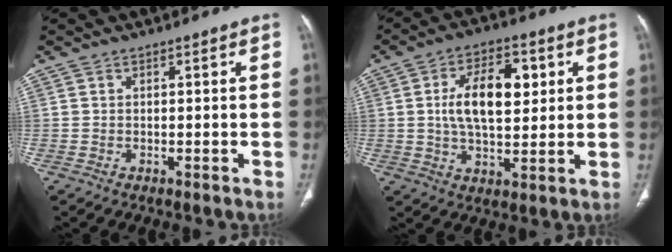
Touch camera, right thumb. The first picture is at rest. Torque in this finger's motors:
{"motor_torque": [-0.41, 0.68, 1.20, 0.09, 0.19]}